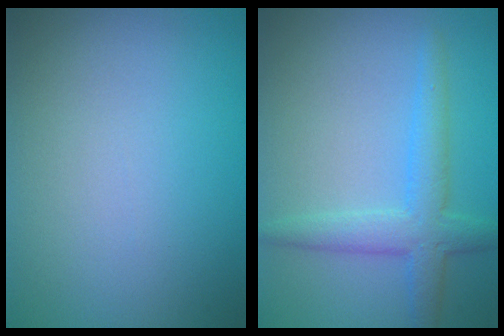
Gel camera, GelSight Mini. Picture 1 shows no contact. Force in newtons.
{"total": 3.6, "press": 3.6, "slide": 0.1}